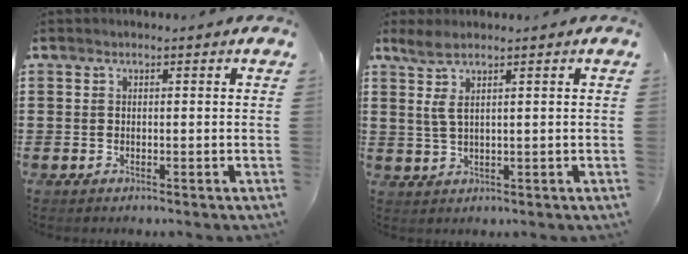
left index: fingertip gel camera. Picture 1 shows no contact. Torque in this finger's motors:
{"motor_torque": [0.63, -0.53, 0.33, 0.10]}